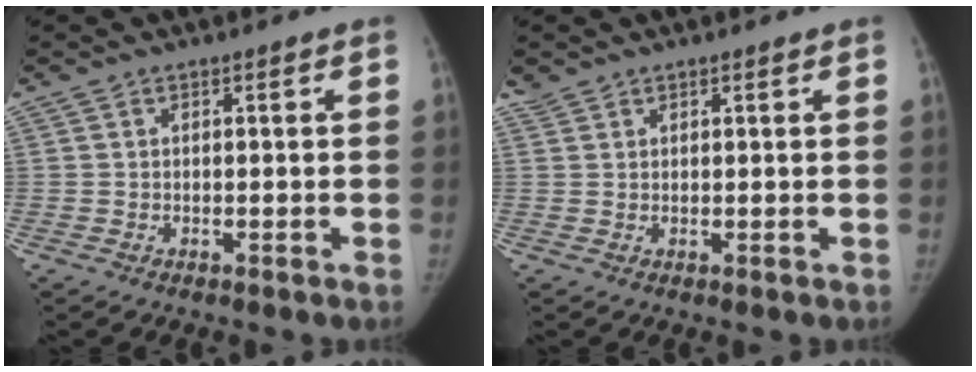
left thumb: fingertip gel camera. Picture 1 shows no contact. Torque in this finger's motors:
{"motor_torque": [-0.12, -0.19, -0.02, -0.09, -0.05]}